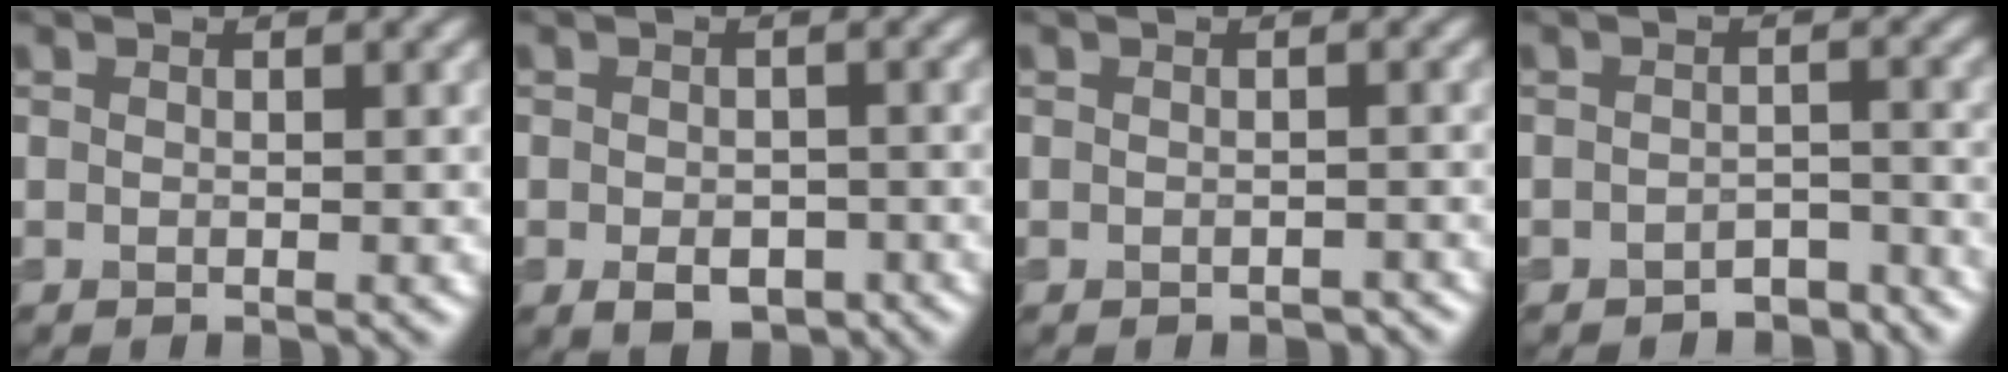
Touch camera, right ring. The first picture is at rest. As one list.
[{"total": 3.2, "force": [-1.4, 2.0, 2.1], "torque": [-0.032, -0.010, -0.021]}, {"total": 0.9, "force": [-0.7, 0.4, 0.3], "torque": [-0.004, -0.005, -0.008]}, {"total": 2.9, "force": [-2.6, 1.1, 0.7], "torque": [-0.004, 0.003, -0.037]}]